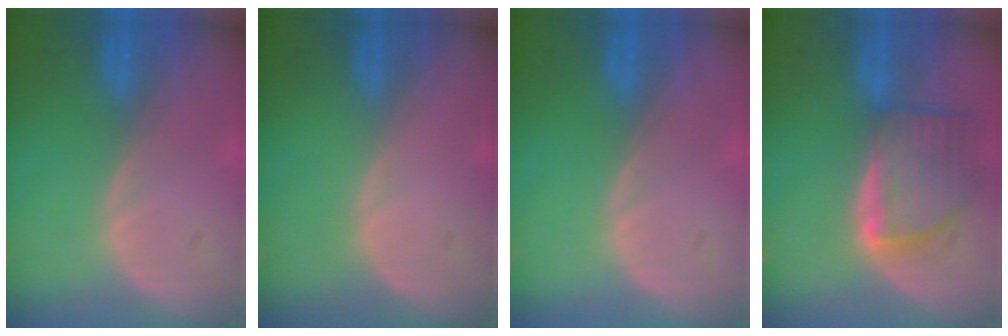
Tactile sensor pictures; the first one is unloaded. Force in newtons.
{"total": 0.0}
{"total": 0.0}
{"total": 7.9, "press": 7.2, "slide": 3.3}